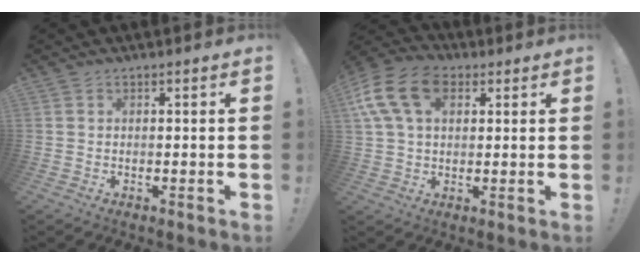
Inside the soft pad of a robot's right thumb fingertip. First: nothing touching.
{"total": 15.6, "force": [5.5, 10.2, 10.5], "torque": [-0.197, -0.013, 0.102]}